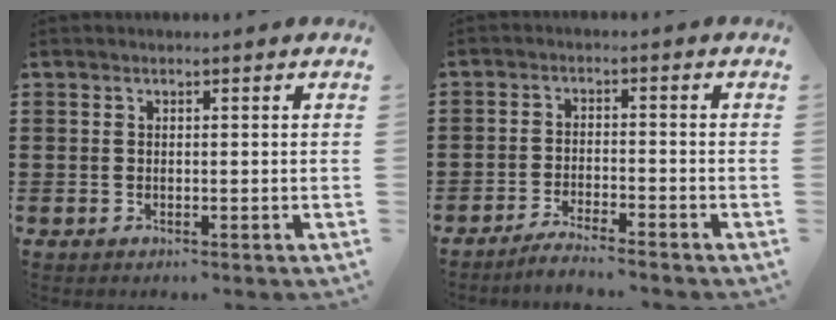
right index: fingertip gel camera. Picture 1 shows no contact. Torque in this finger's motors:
{"motor_torque": [-0.13, 0.15, -0.26, -0.10]}